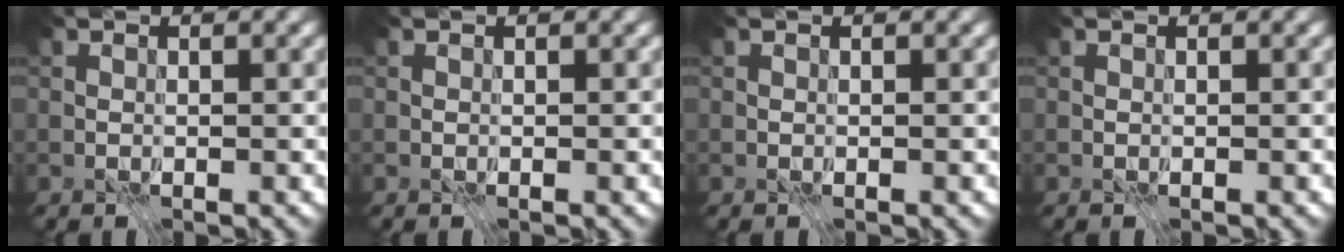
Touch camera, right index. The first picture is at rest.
{"total": 0.0}
{"total": 0.0}
{"total": 0.0}